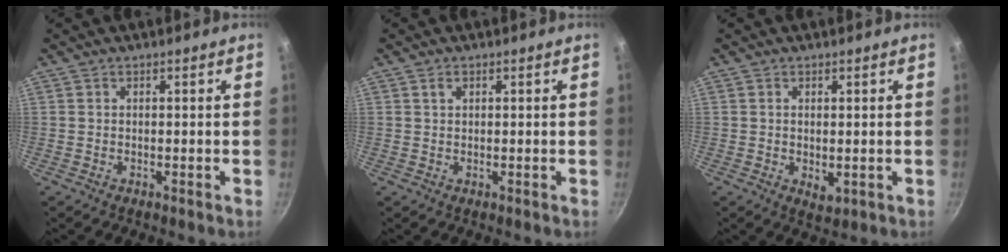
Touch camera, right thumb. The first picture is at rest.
{"total": 1.1, "force": [0.5, 0.8, 0.6], "torque": [-0.008, 0.001, 0.009]}
{"total": 2.6, "force": [0.0, 1.4, 2.3], "torque": [-0.035, -0.010, 0.003]}